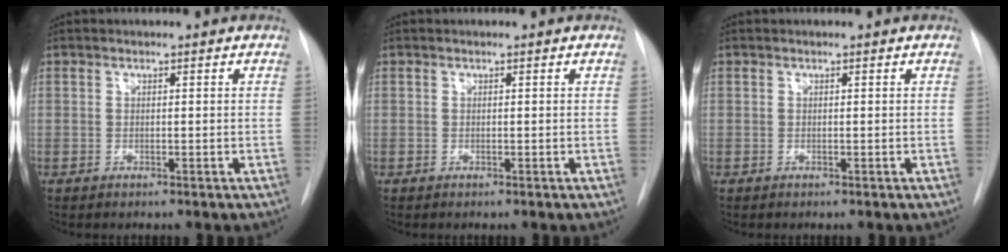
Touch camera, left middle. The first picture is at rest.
{"total": 0.0}
{"total": 0.0}